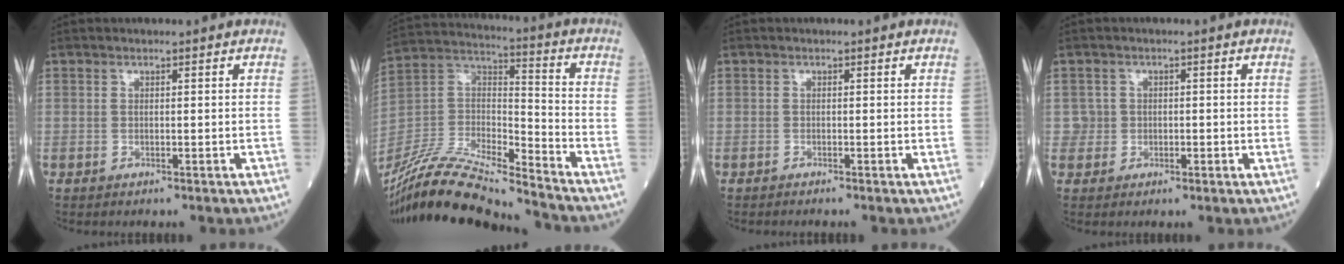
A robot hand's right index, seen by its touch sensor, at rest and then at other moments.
{"total": 20.8, "force": [-18.9, 1.2, 8.6], "torque": [-0.193, -0.001, -0.348]}
{"total": 1.0, "force": [-0.9, -0.2, 0.4], "torque": [-0.002, 0.002, -0.014]}
{"total": 2.2, "force": [-0.1, 2.2, 0.0], "torque": [0.006, 0.007, -0.003]}